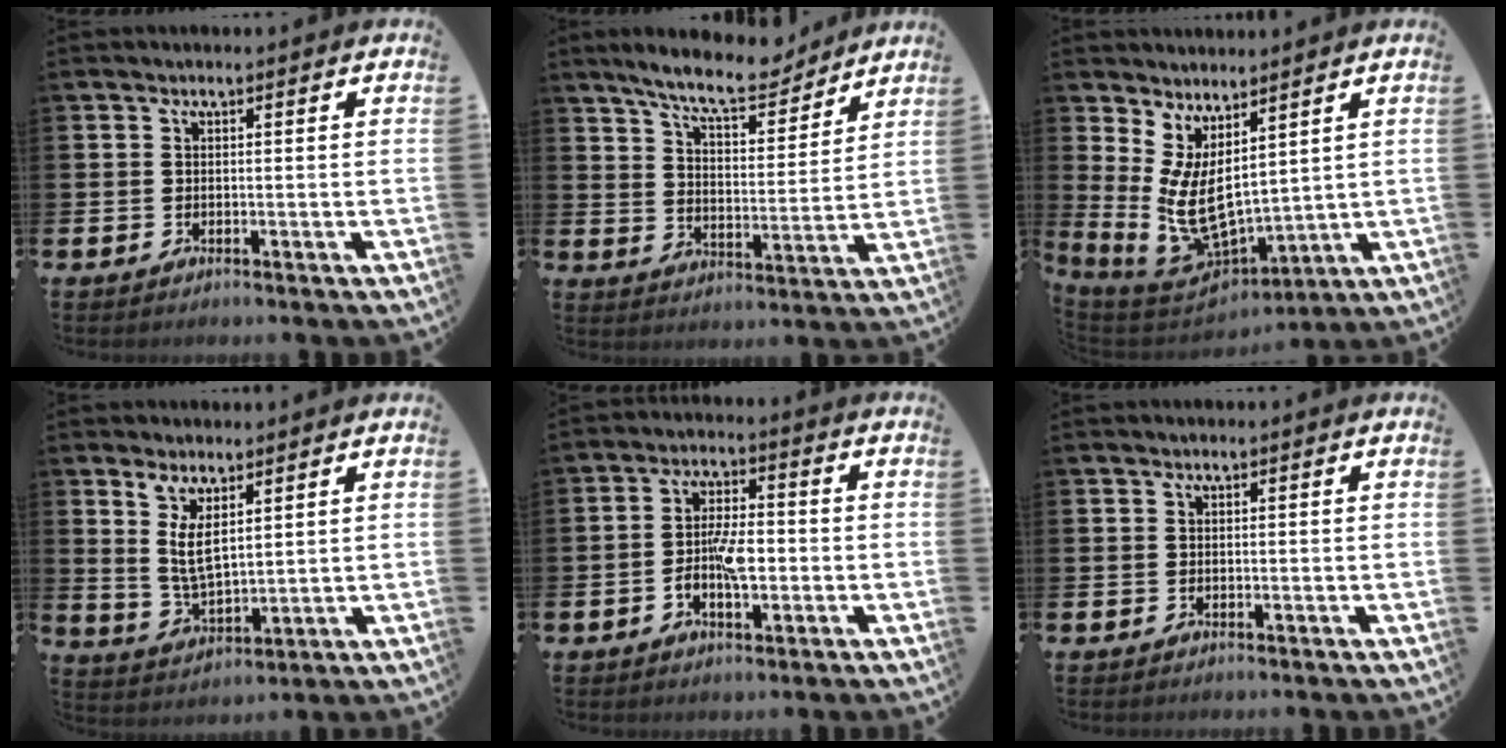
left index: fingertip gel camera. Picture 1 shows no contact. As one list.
[{"total": 9.4, "force": [8.6, 1.7, 3.4], "torque": [-0.084, -0.046, 0.153]}, {"total": 8.4, "force": [2.0, 4.2, 7.0], "torque": [-0.173, -0.034, 0.044]}, {"total": 4.5, "force": [2.7, 1.8, 3.2], "torque": [-0.060, -0.010, 0.046]}, {"total": 5.1, "force": [-1.3, 2.2, 4.4], "torque": [-0.074, 0.008, -0.024]}, {"total": 0.0}]